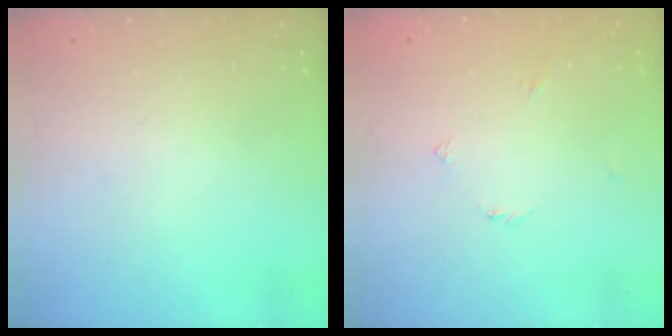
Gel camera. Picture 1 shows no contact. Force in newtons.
{"total": 2.5, "press": 2.4, "slide": 0.5}